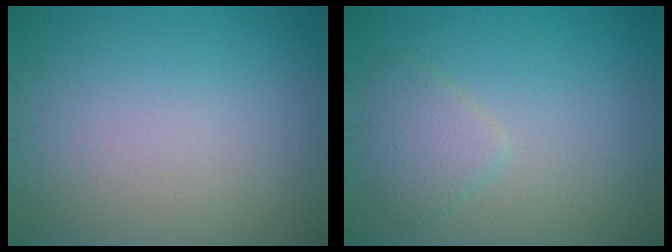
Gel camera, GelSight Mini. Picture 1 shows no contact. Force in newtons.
{"total": 2.2, "press": 2.2, "slide": 0.2}